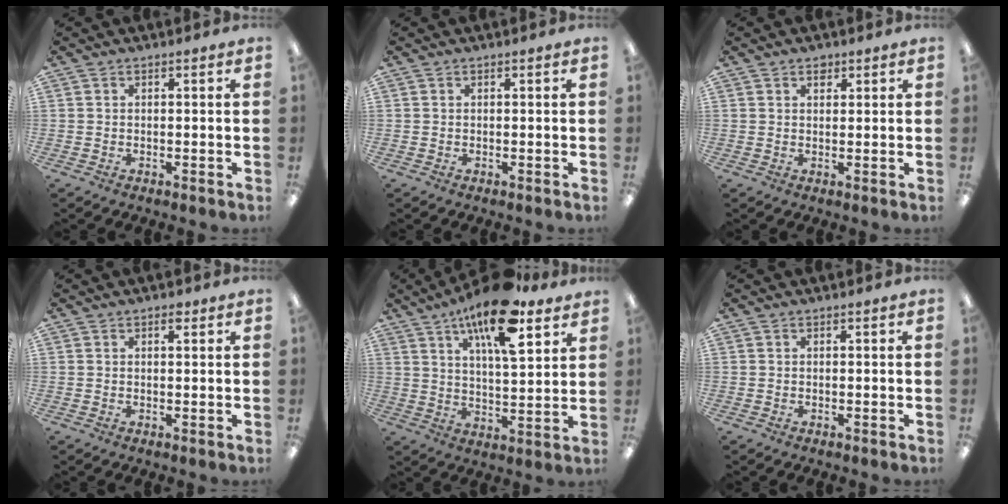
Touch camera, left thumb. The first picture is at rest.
{"total": 0.0}
{"total": 2.0, "force": [1.4, 1.1, 0.9], "torque": [-0.002, -0.006, 0.022]}
{"total": 1.5, "force": [1.0, 0.7, 1.0], "torque": [-0.005, -0.006, 0.014]}
{"total": 16.7, "force": [10.6, 5.8, 11.5], "torque": [-0.181, -0.050, 0.172]}
{"total": 0.0}